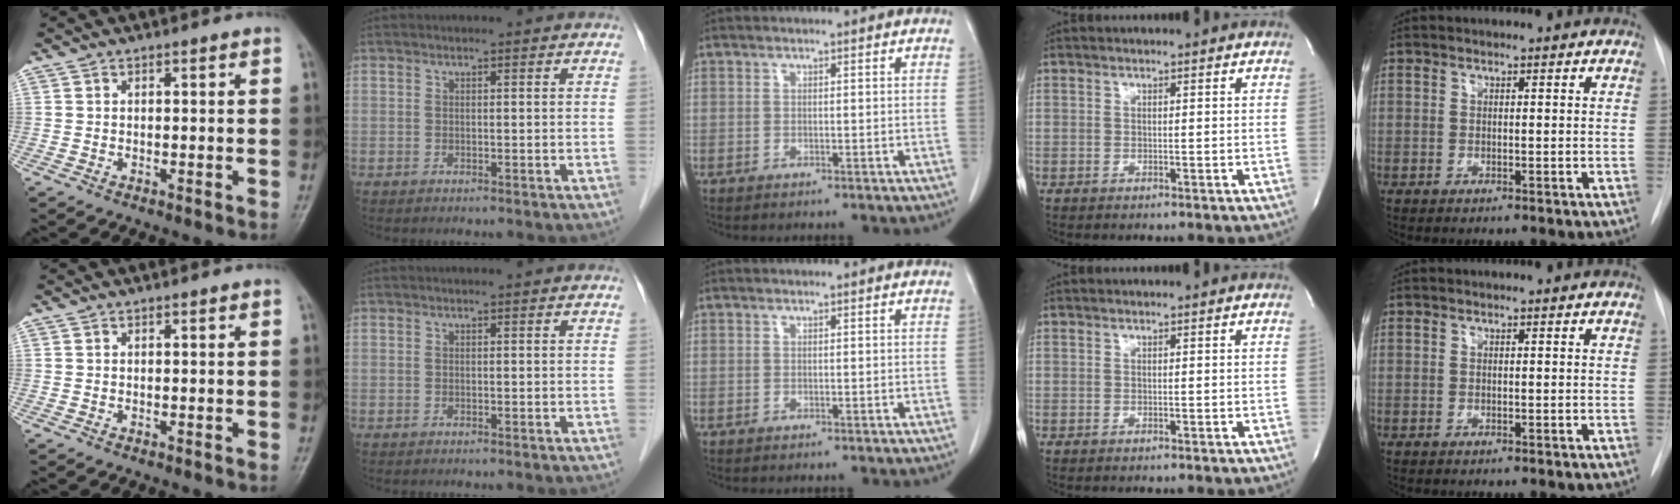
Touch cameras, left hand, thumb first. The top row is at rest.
{}